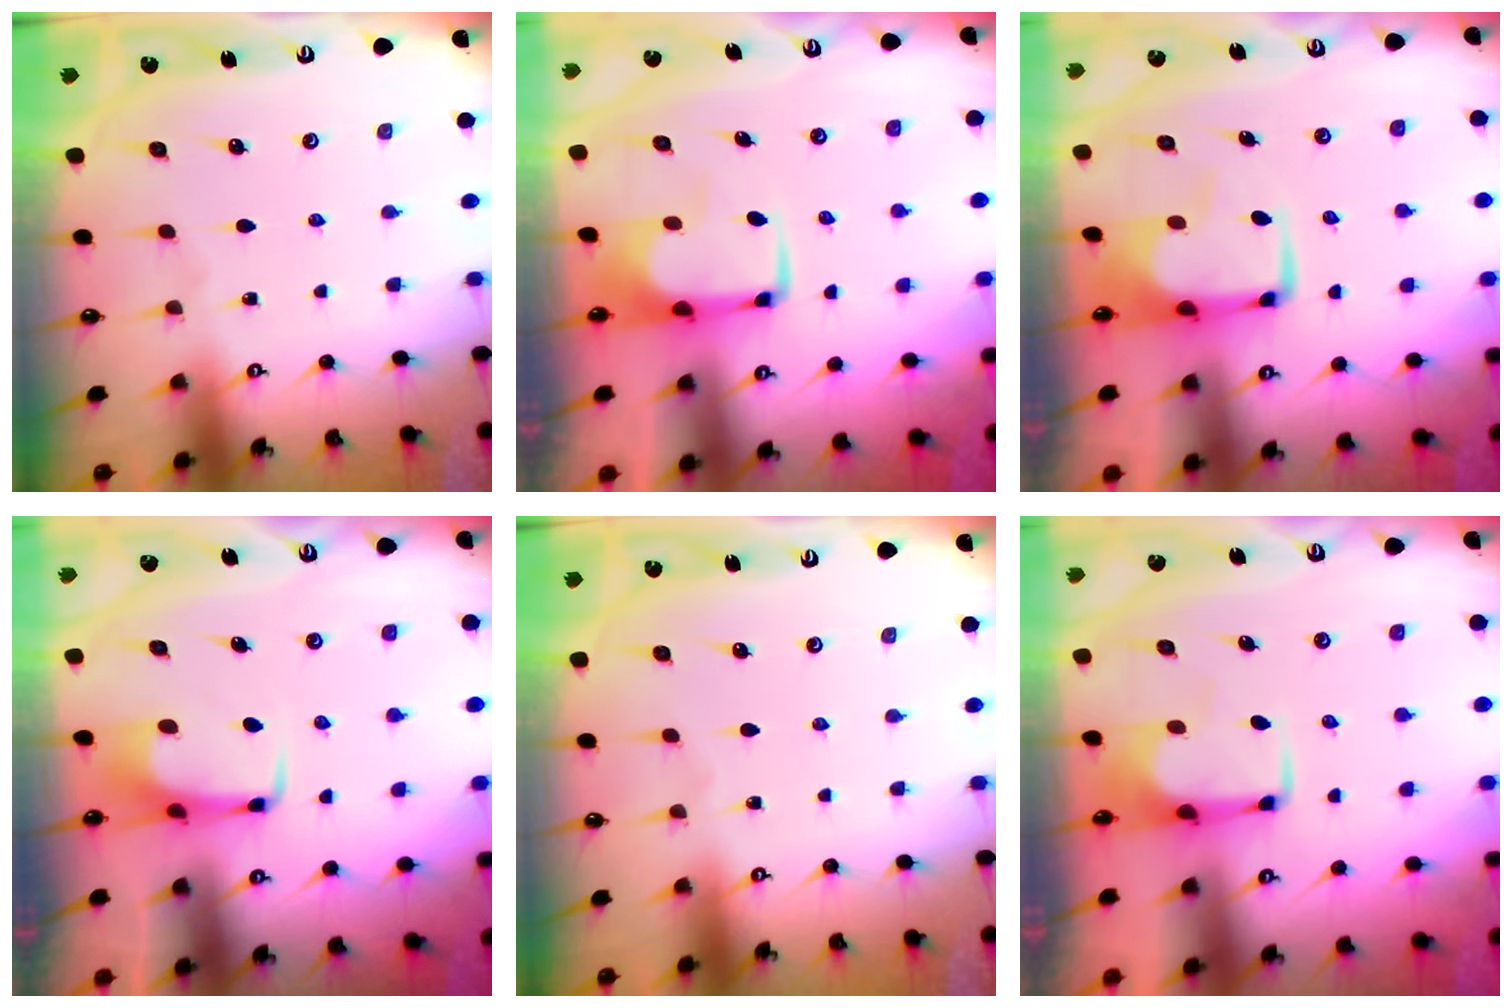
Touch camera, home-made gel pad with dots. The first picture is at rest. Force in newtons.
{"total": 1.5, "press": 1.5, "slide": 0.4}
{"total": 0.8, "press": 0.5, "slide": 0.6}
{"total": 2.9, "press": 2.8, "slide": 0.4}
{"total": 0.0}
{"total": 1.4, "press": 1.3, "slide": 0.6}